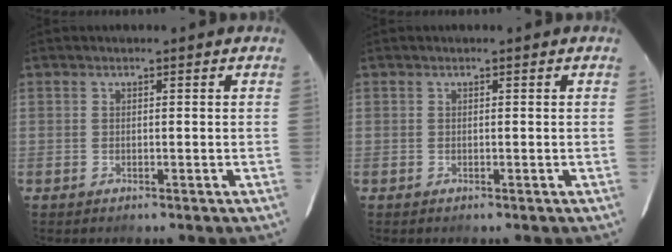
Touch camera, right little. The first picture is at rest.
{"total": 0.0}